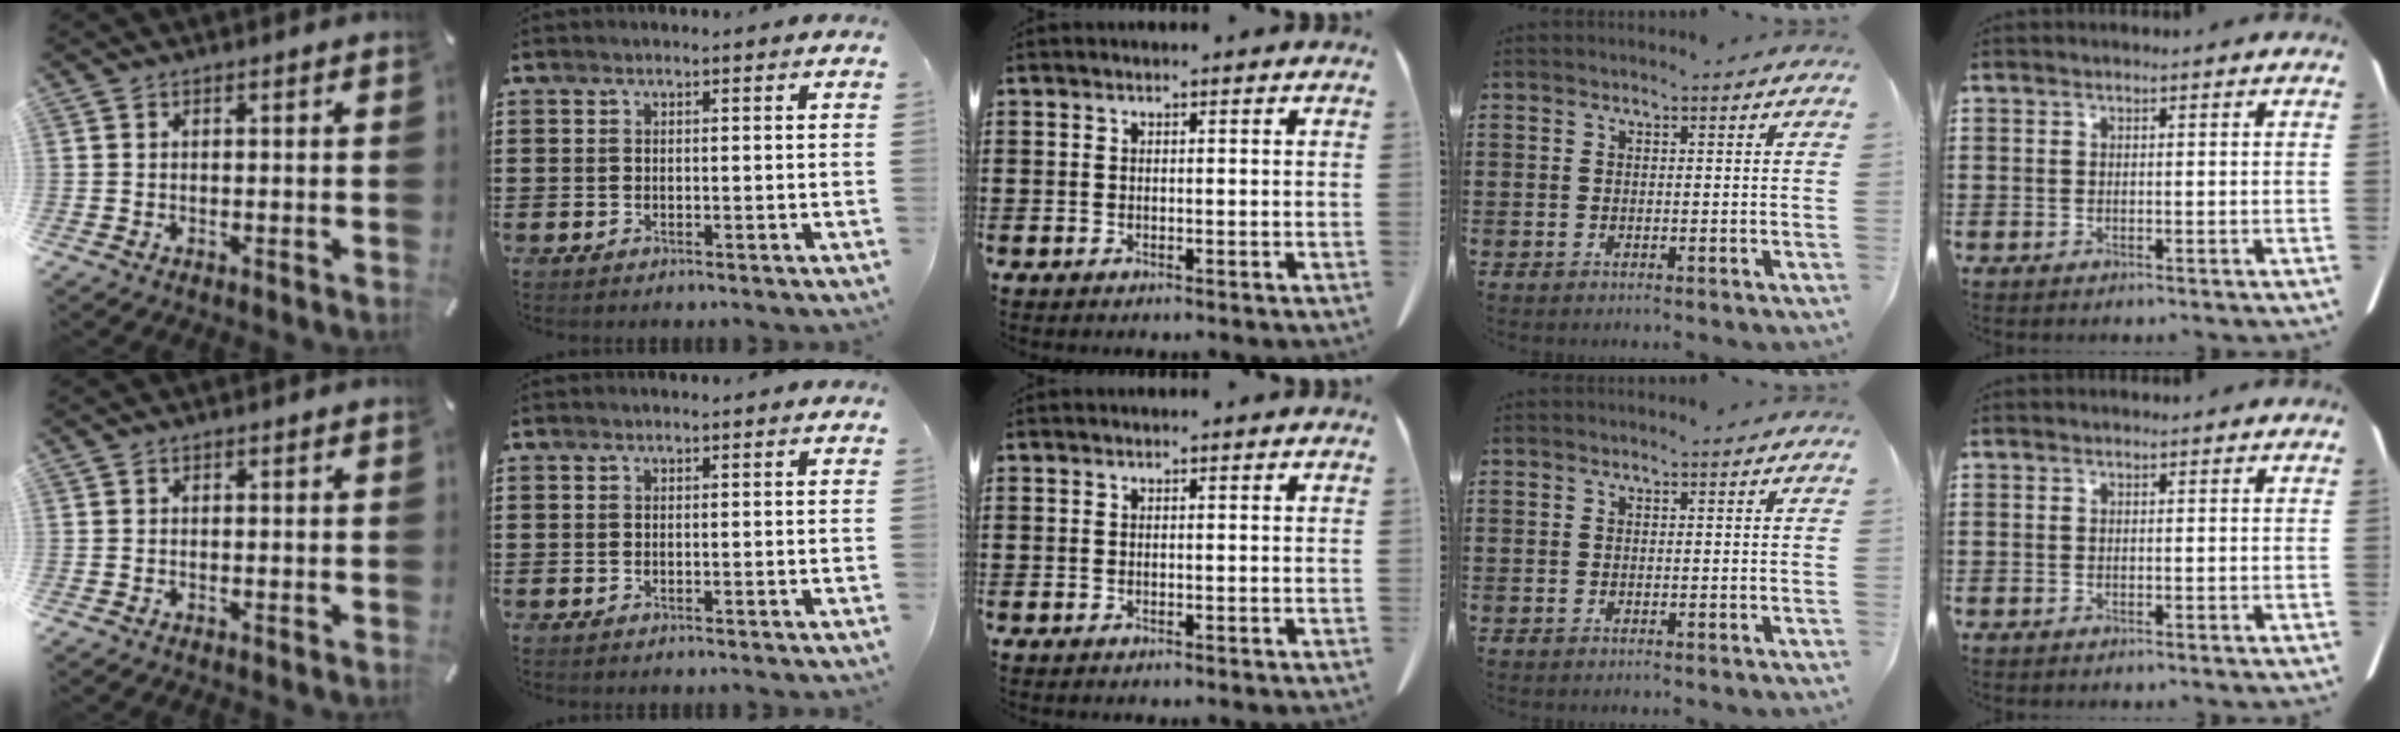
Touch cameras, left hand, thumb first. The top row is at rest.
{}